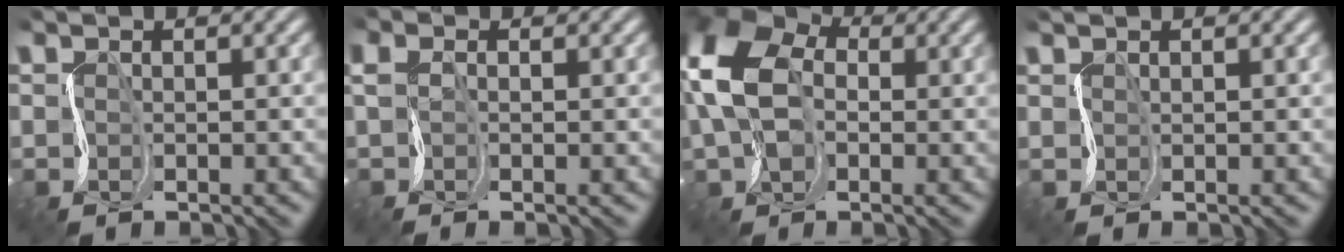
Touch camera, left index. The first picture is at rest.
{"total": 1.5, "force": [0.4, 0.6, 1.3], "torque": [-0.034, 0.014, 0.009]}
{"total": 10.0, "force": [0.9, 7.1, 7.1], "torque": [-0.156, 0.009, 0.007]}
{"total": 1.0, "force": [0.8, -0.2, 0.5], "torque": [-0.010, 0.009, 0.011]}